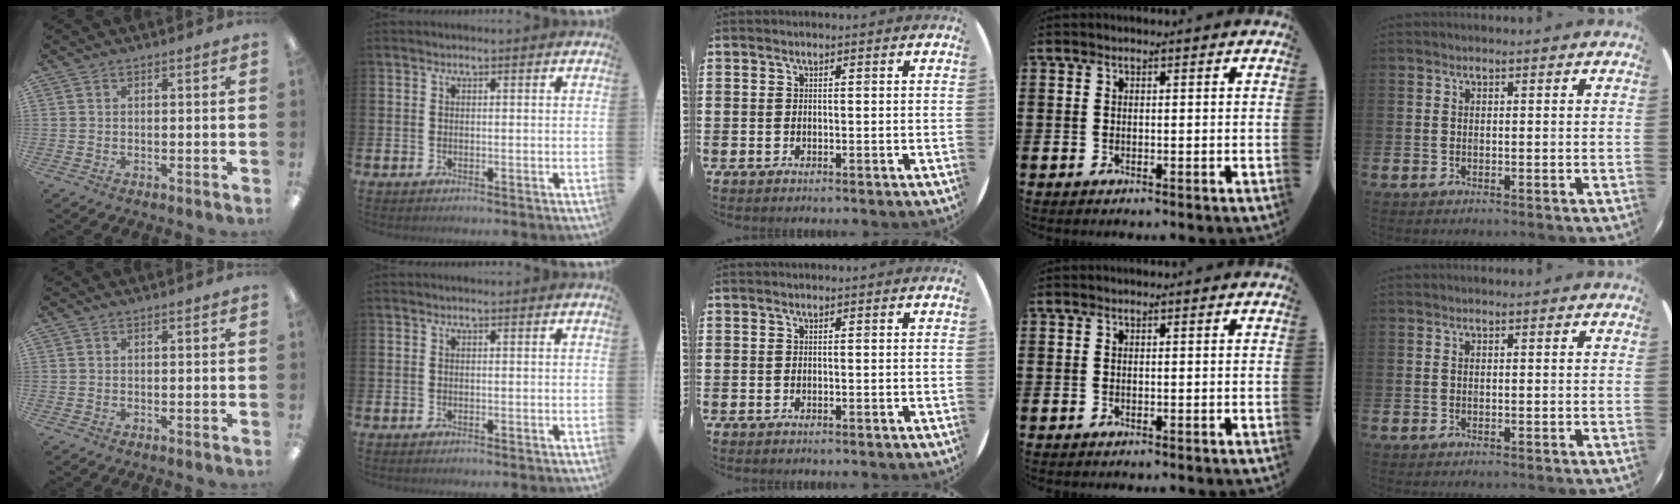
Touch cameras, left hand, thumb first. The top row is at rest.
{}